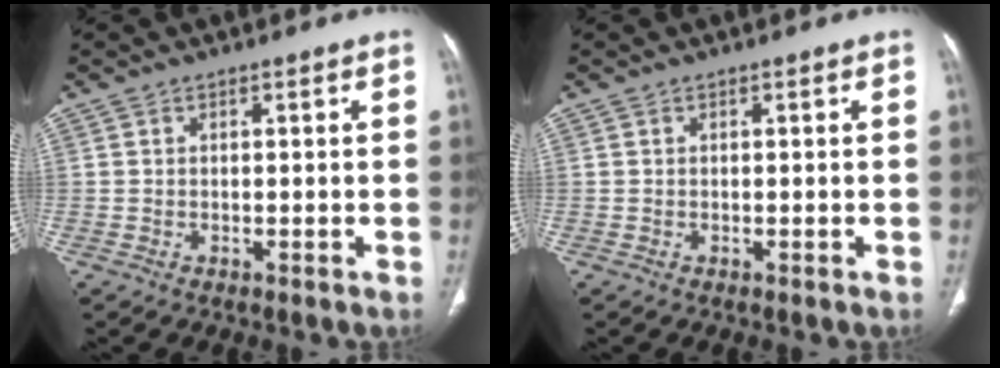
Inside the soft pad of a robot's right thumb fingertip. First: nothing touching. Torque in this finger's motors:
{"motor_torque": [-0.02, 0.02, -0.01, 0.01, 0.00]}